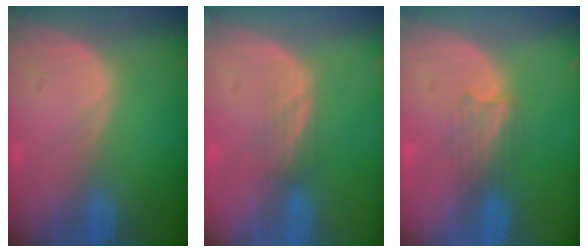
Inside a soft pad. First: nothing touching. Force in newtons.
{"total": 2.3, "press": 2.2, "slide": 0.5}
{"total": 3.2, "press": 2.9, "slide": 1.4}